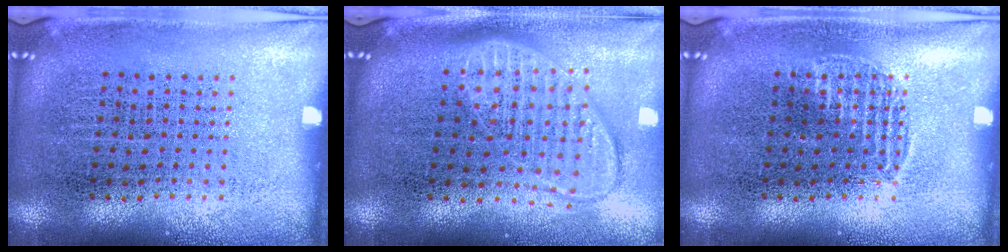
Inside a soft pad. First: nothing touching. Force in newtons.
{"total": 1.9, "press": 1.5, "slide": 1.1}
{"total": 0.9, "press": 0.8, "slide": 0.2}